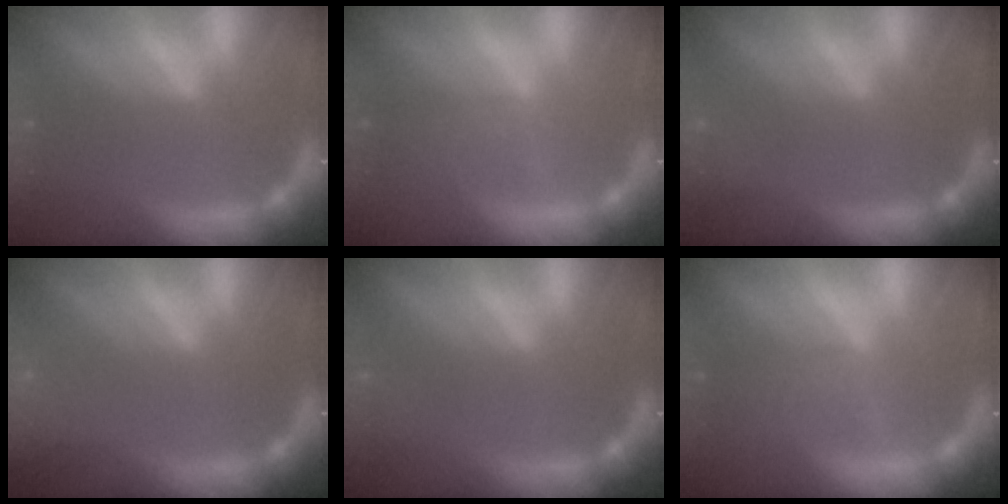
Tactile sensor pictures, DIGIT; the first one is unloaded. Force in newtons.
{"total": 3.0}
{"total": 3.5}
{"total": 8.0}
{"total": 2.5}
{"total": 3.5}